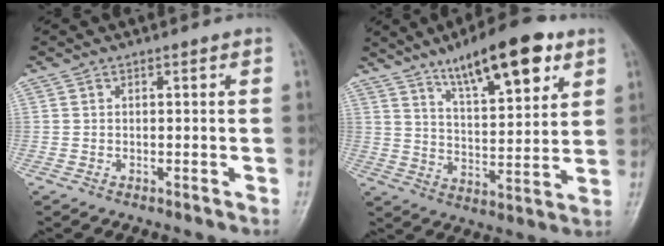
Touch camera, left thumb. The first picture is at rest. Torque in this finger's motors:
{"motor_torque": [1.18, 0.41, 1.41, -1.36, 0.11]}